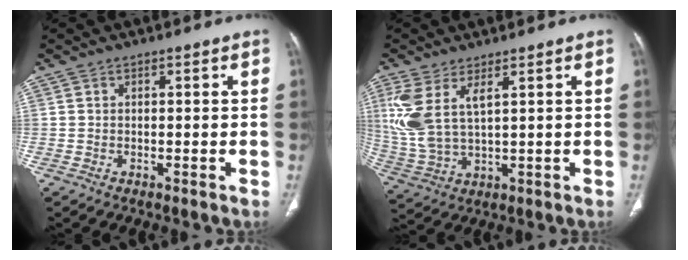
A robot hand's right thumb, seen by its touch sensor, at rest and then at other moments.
{"total": 10.5, "force": [4.0, 4.4, 8.6], "torque": [-0.210, -0.011, 0.096]}